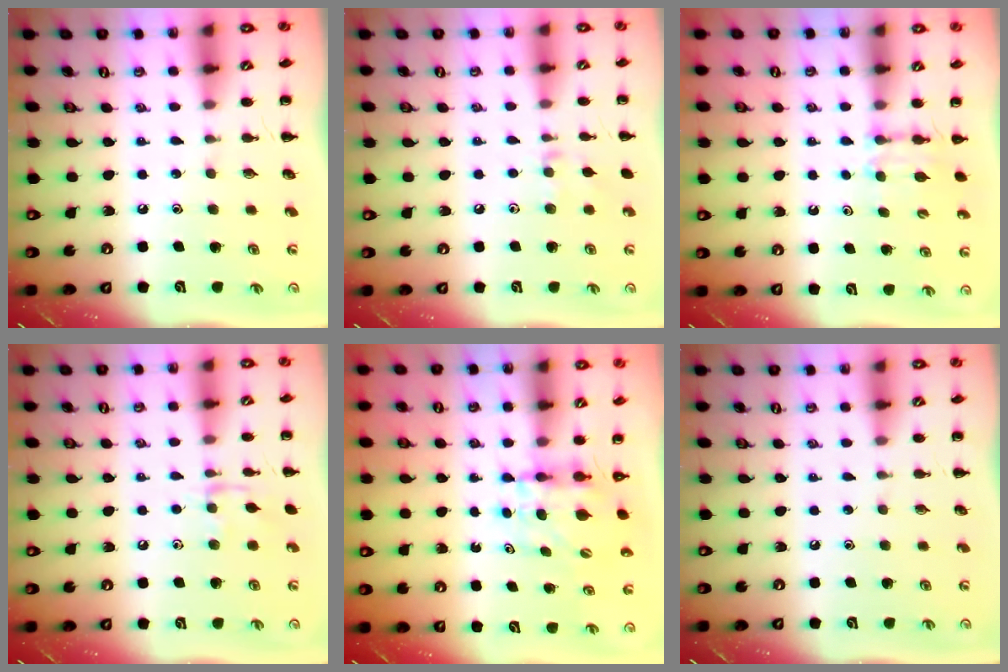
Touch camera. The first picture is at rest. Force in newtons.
{"total": 7.5, "press": 7.3, "slide": 1.8}
{"total": 6.1, "press": 5.9, "slide": 1.6}
{"total": 6.9, "press": 6.8, "slide": 0.5}
{"total": 4.9, "press": 4.9, "slide": 0.1}
{"total": 0.0}